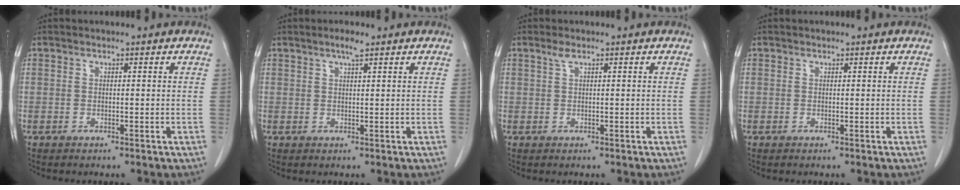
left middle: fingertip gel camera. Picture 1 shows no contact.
{"total": 1.9, "force": [1.3, 0.1, 1.3], "torque": [-0.025, 0.001, 0.023]}
{"total": 1.0, "force": [0.7, 0.2, 0.7], "torque": [-0.019, 0.007, 0.015]}
{"total": 0.0}